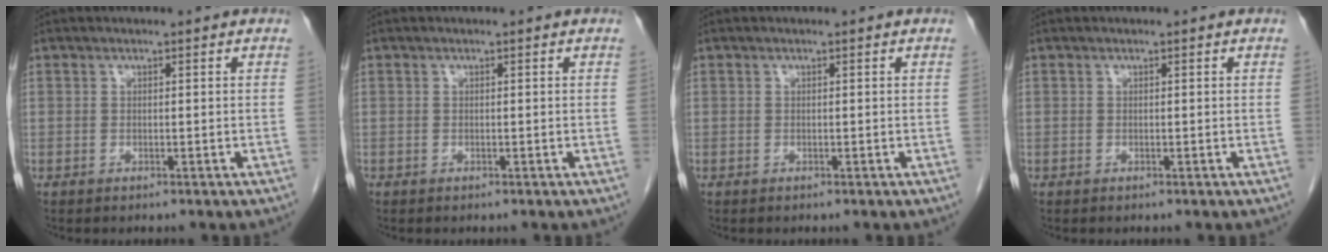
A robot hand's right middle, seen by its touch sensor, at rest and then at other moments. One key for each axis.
{"total": 0.0}
{"total": 0.0}
{"total": 0.0}